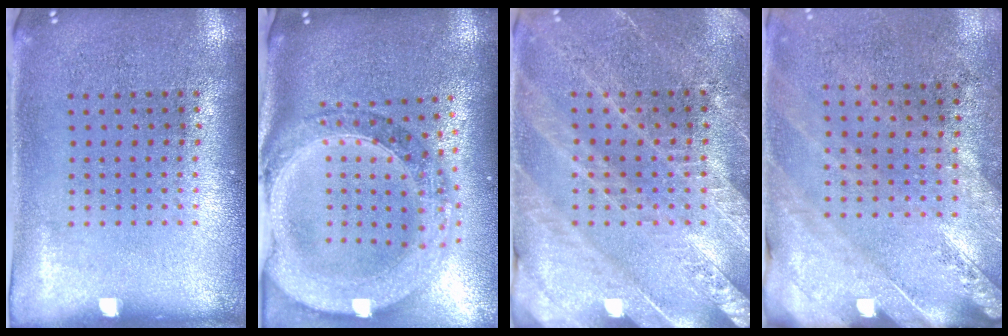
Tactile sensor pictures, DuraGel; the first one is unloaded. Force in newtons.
{"total": 2.5, "press": 2.2, "slide": 1.2}
{"total": 2.8, "press": 2.7, "slide": 0.7}
{"total": 2.4, "press": 2.0, "slide": 1.3}